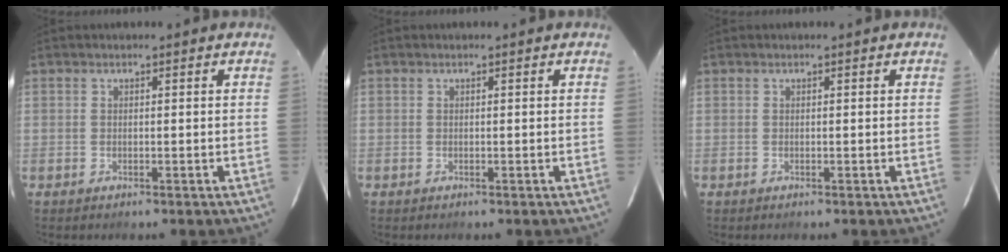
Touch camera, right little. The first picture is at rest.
{"total": 0.0}
{"total": 0.0}